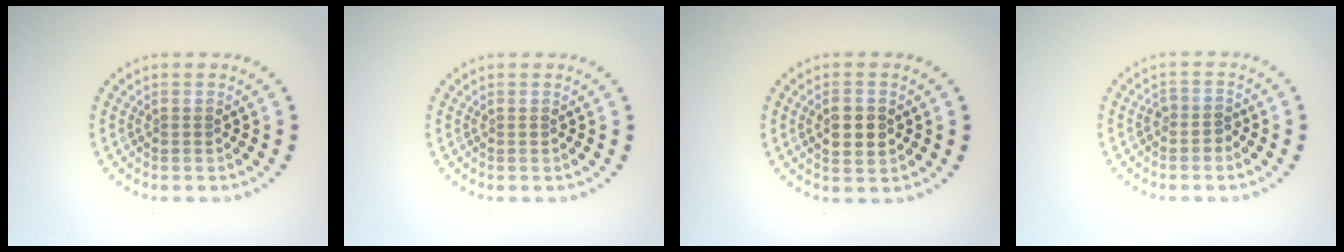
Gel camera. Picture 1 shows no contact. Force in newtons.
{"total": 0.0}
{"total": 2.8, "press": 2.8, "slide": 0.2}
{"total": 1.4, "press": 1.2, "slide": 0.8}